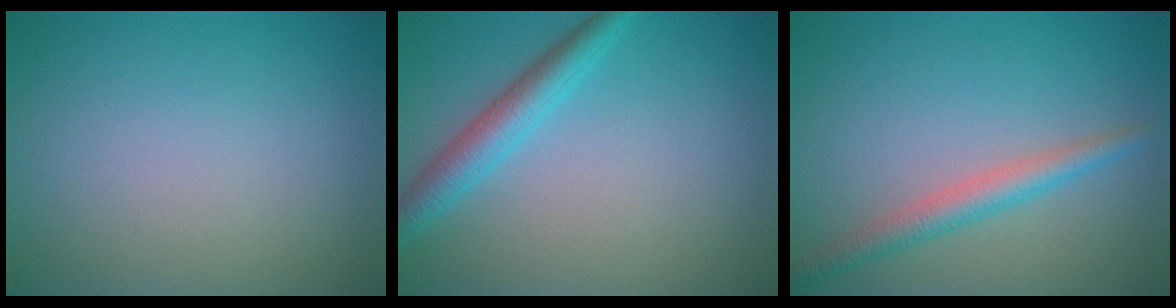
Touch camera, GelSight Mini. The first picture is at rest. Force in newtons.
{"total": 3.3, "press": 3.3, "slide": 0.1}
{"total": 2.7, "press": 2.7, "slide": 0.1}